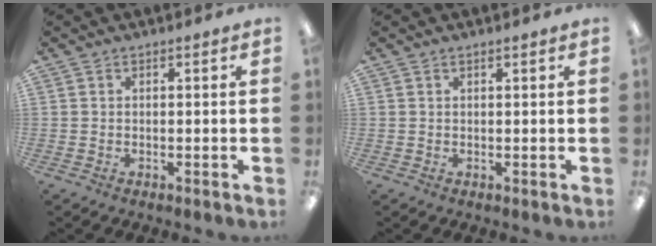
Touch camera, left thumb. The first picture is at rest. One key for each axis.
{"total": 0.7, "fx": 0.5, "fy": 0.0, "fz": 0.5, "tx": -0.010, "ty": 0.001, "tz": 0.008}